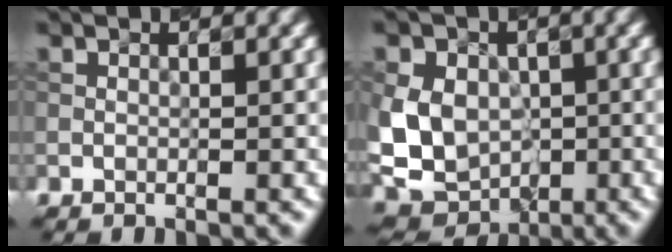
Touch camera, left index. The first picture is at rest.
{"total": 7.4, "force": [-0.4, 5.7, 4.7], "torque": [-0.094, -0.005, -0.016]}